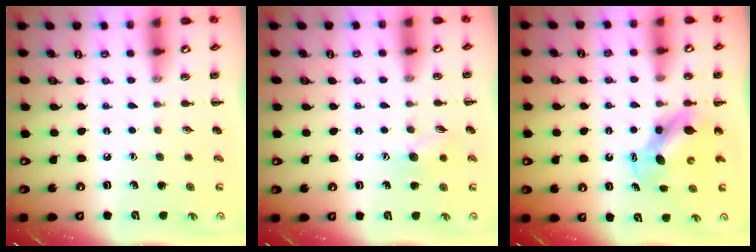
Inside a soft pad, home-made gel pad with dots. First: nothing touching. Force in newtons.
{"total": 6.5, "press": 6.5, "slide": 0.7}
{"total": 6.6, "press": 6.5, "slide": 0.8}